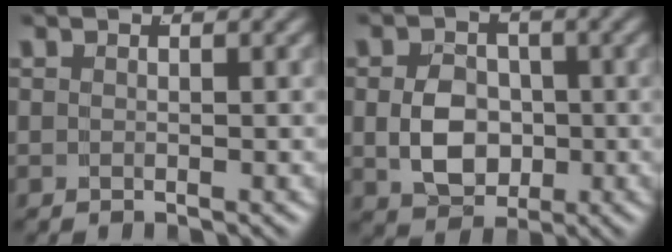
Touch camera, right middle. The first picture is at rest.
{"total": 5.2, "force": [-0.5, 4.0, 3.3], "torque": [-0.049, -0.010, -0.003]}